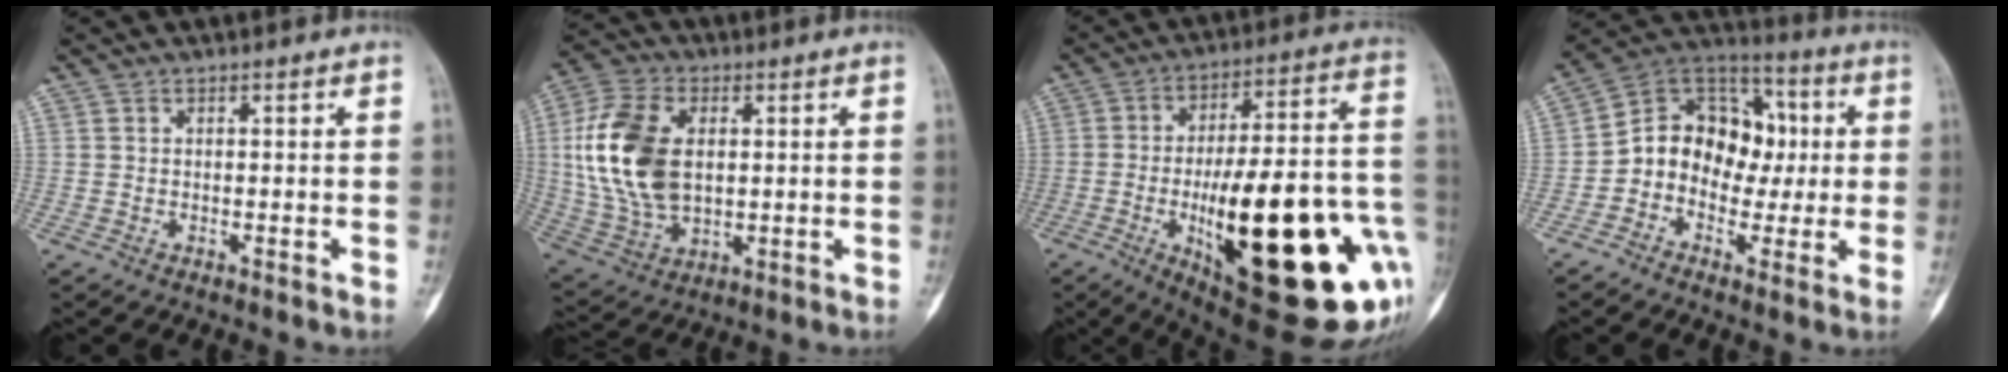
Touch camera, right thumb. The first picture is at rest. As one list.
[{"total": 17.3, "force": [2.1, 10.8, 13.4], "torque": [-0.271, -0.004, 0.046]}, {"total": 35.5, "force": [-9.0, 11.5, 32.4], "torque": [-0.402, 0.006, -0.115]}, {"total": 14.2, "force": [-0.6, 11.5, 8.4], "torque": [-0.086, 0.039, -0.026]}]